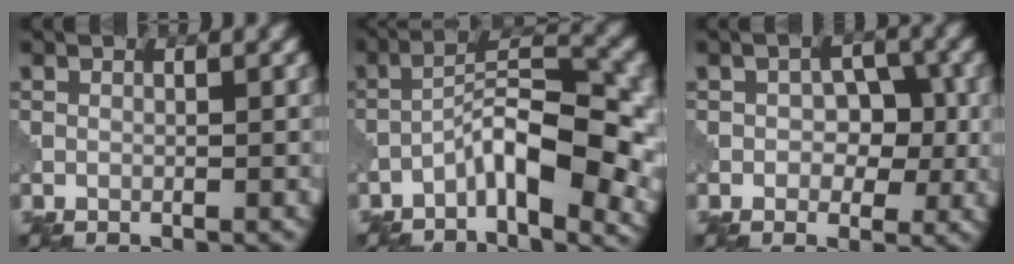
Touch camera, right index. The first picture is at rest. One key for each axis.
{"total": 9.5, "fx": -4.1, "fy": 3.0, "fz": 8.1, "tx": -0.128, "ty": 0.019, "tz": -0.075}
{"total": 3.6, "fx": -0.2, "fy": 2.5, "fz": 2.5, "tx": -0.032, "ty": -0.003, "tz": -0.007}